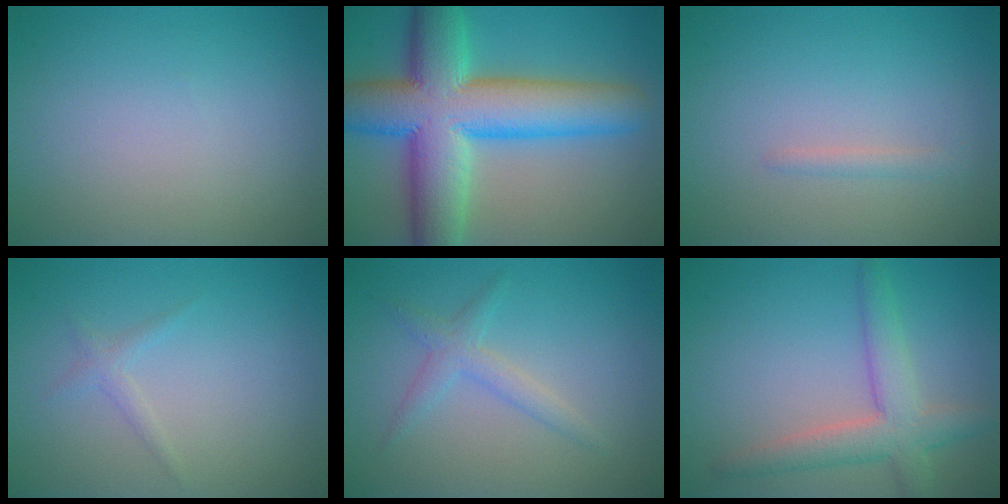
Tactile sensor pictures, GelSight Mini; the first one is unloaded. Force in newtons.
{"total": 13.2, "press": 13.2, "slide": 0.5}
{"total": 0.9, "press": 0.9, "slide": 0.1}
{"total": 1.0, "press": 1.0, "slide": 0.1}
{"total": 2.0, "press": 2.0, "slide": 0.1}
{"total": 4.5, "press": 4.5, "slide": 0.3}